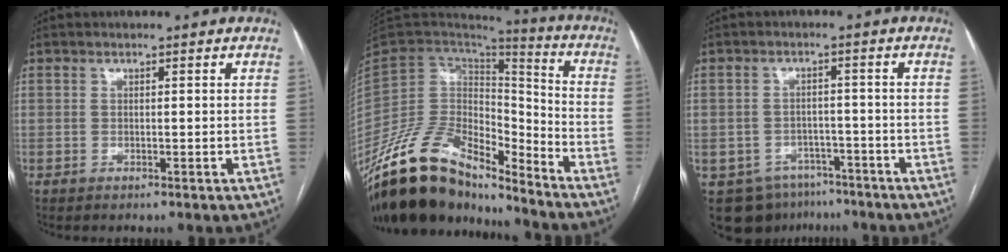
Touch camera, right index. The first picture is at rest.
{"total": 19.6, "force": [-15.7, 7.3, 9.3], "torque": [-0.170, 0.042, -0.281]}
{"total": 9.6, "force": [-6.2, 6.9, 2.2], "torque": [-0.037, 0.011, -0.081]}